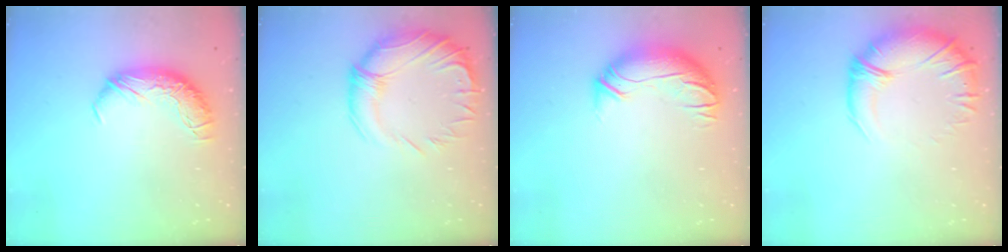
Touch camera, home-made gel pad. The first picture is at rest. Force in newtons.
{"total": 3.9, "press": 2.2, "slide": 3.2}
{"total": 3.0, "press": 1.0, "slide": 2.8}
{"total": 2.8, "press": 0.5, "slide": 2.8}